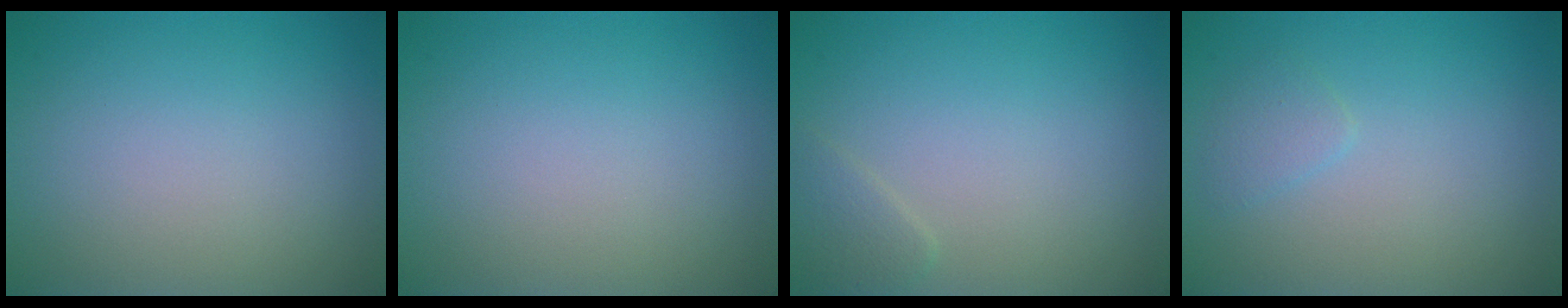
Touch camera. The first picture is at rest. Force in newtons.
{"total": 0.0}
{"total": 1.2, "press": 1.2, "slide": 0.0}
{"total": 1.1, "press": 1.1, "slide": 0.1}